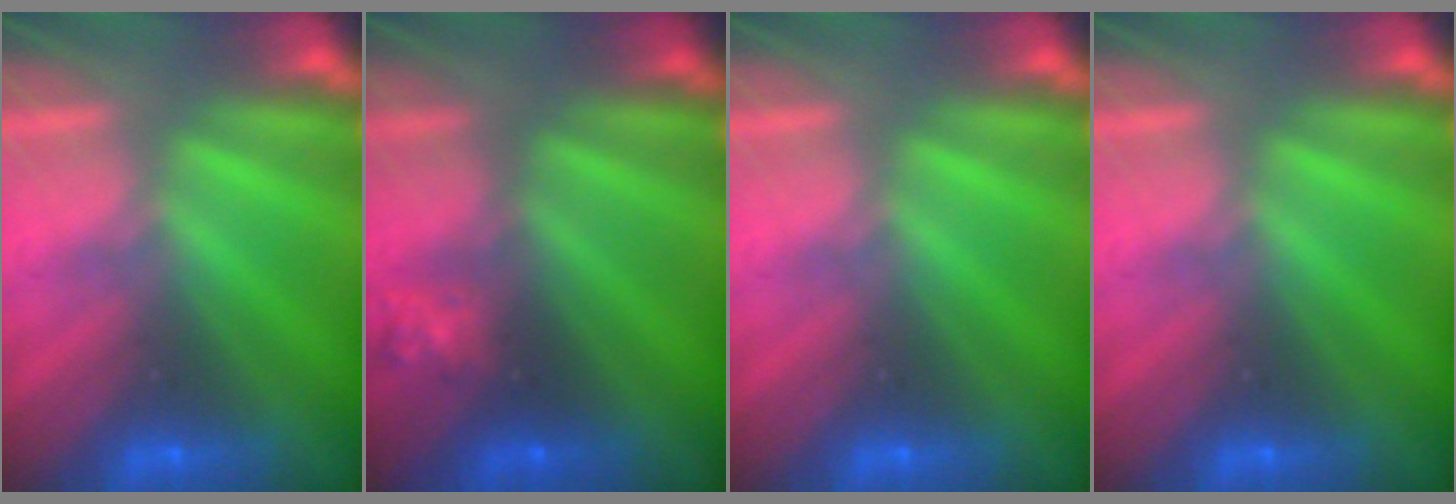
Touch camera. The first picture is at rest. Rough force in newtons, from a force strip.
{"total": 2.3}
{"total": 0.0}
{"total": 0.0}